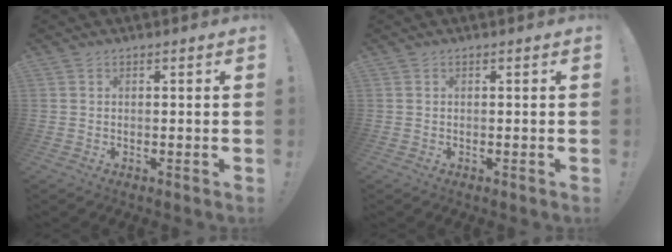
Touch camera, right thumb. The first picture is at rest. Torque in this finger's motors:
{"motor_torque": [0.00, 0.00, -0.04, 0.04, 0.00]}